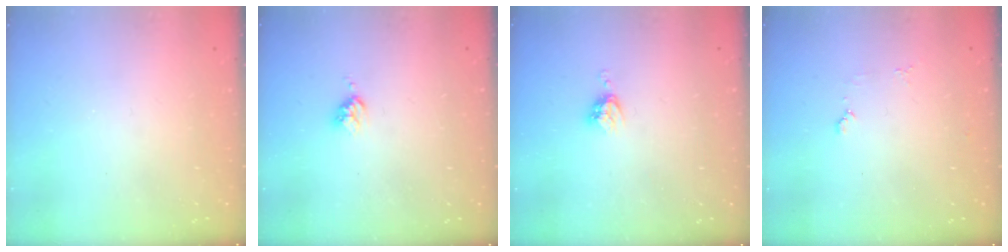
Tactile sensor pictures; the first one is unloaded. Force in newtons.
{"total": 3.7, "press": 3.6, "slide": 0.5}
{"total": 4.0, "press": 4.0, "slide": 0.5}
{"total": 4.2, "press": 4.2, "slide": 0.5}